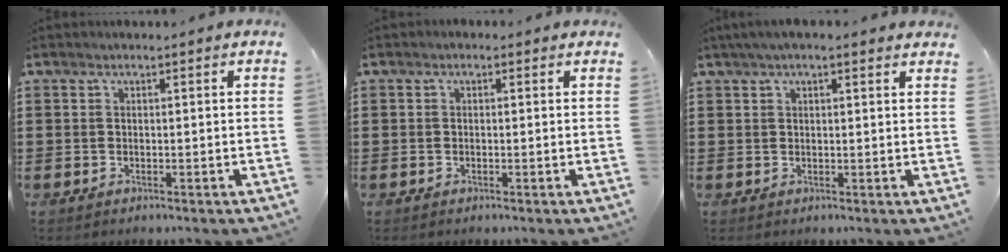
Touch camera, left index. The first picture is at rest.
{"total": 0.6, "force": [-0.2, 0.5, 0.2], "torque": [-0.006, 0.003, -0.004]}
{"total": 2.4, "force": [1.8, 0.4, 1.6], "torque": [-0.035, 0.006, 0.032]}